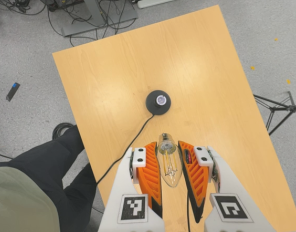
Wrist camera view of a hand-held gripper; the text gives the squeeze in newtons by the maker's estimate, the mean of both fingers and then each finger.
{"total": 22.8, "left": 24.8, "right": 20.7}